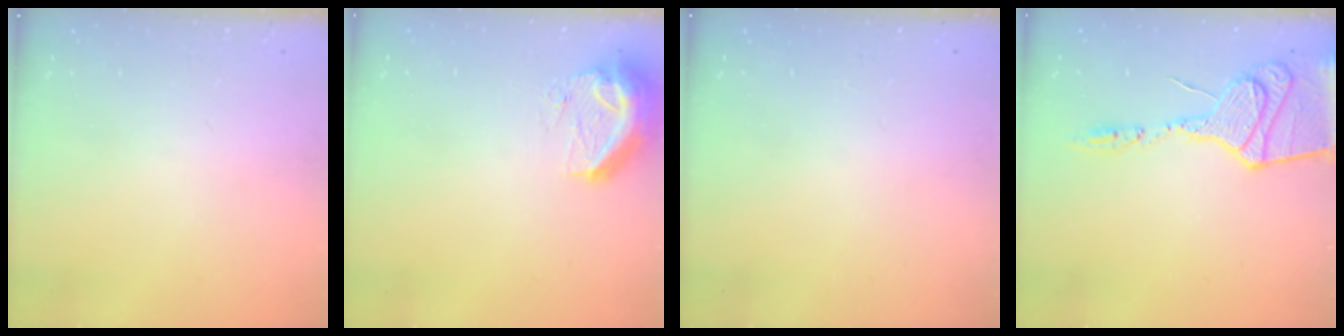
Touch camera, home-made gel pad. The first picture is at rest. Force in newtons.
{"total": 10.5, "press": 10.5, "slide": 0.7}
{"total": 0.0}
{"total": 15.2, "press": 15.2, "slide": 1.4}